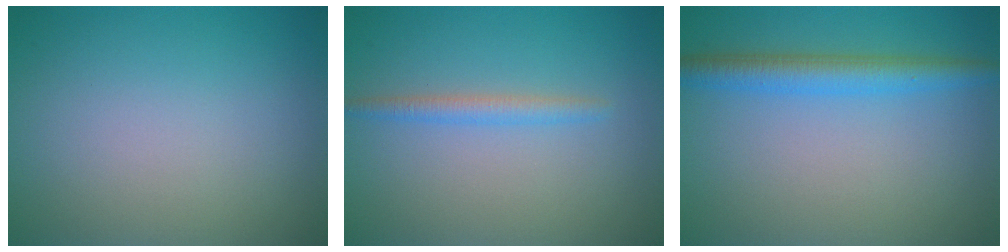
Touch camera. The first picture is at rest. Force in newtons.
{"total": 1.6, "press": 1.6, "slide": 0.0}
{"total": 3.7, "press": 3.7, "slide": 0.1}